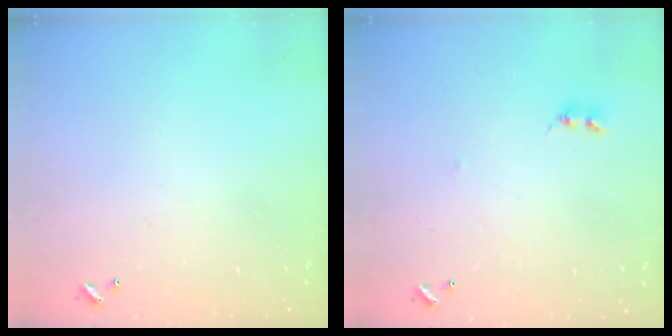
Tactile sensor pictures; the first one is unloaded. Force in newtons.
{"total": 2.5, "press": 2.4, "slide": 0.4}